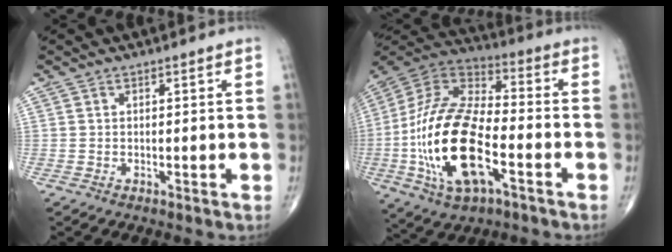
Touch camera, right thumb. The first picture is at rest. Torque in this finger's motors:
{"motor_torque": [0.45, 1.29, 2.27, -0.49, 0.30]}